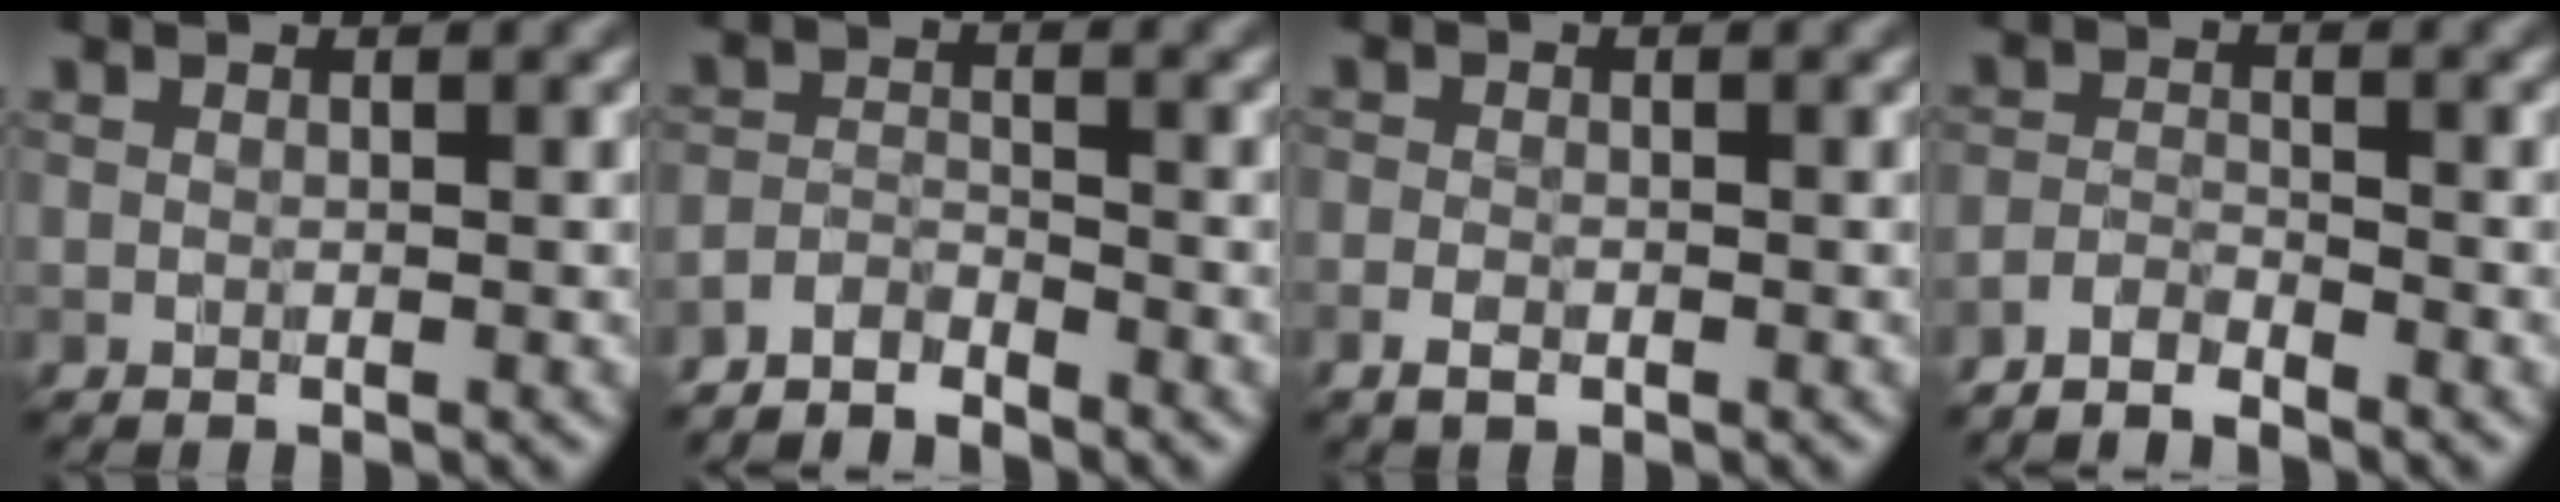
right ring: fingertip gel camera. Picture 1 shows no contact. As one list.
[{"total": 2.4, "force": [-2.4, 0.1, 0.2], "torque": [-0.003, 0.000, -0.054]}, {"total": 1.3, "force": [-0.6, 0.7, 0.9], "torque": [-0.015, 0.000, -0.015]}, {"total": 2.0, "force": [-1.9, 0.0, 0.3], "torque": [-0.004, 0.001, -0.045]}]